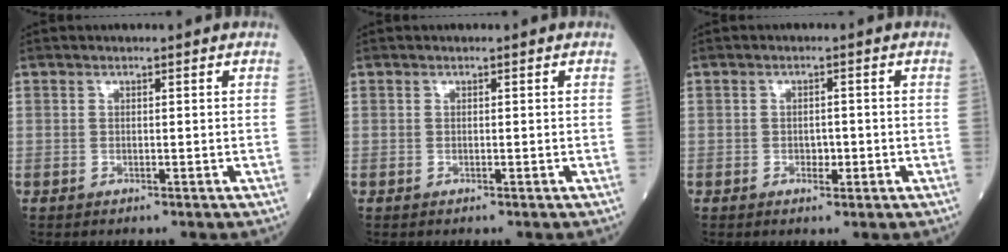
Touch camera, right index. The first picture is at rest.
{"total": 0.0}
{"total": 1.9, "force": [-0.6, 1.0, 1.4], "torque": [-0.020, 0.002, -0.006]}